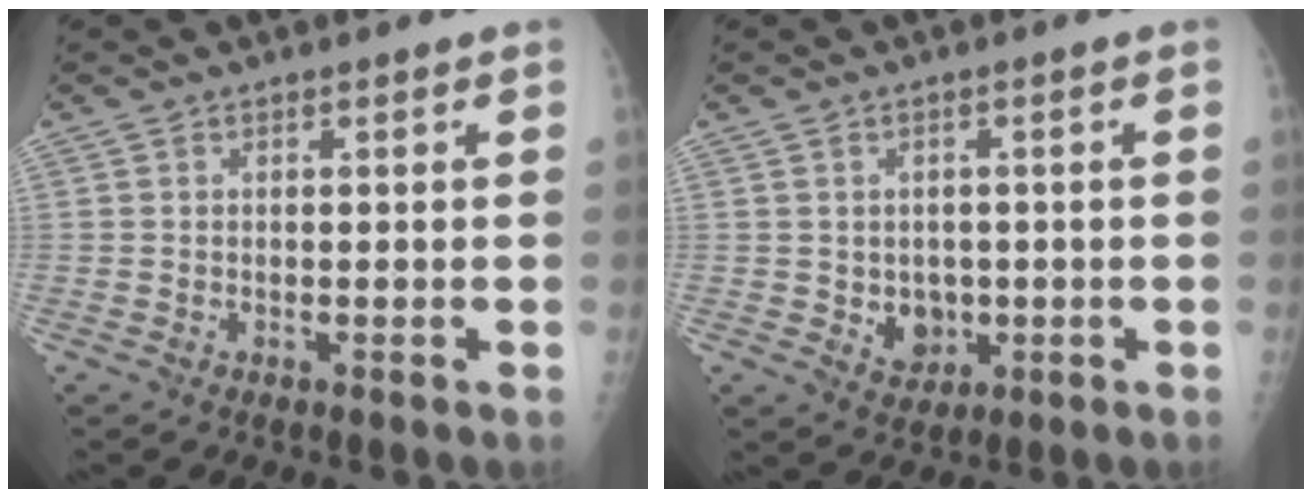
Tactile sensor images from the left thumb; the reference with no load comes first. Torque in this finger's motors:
{"motor_torque": [-0.23, -0.12, 0.19, -0.08, 0.01]}